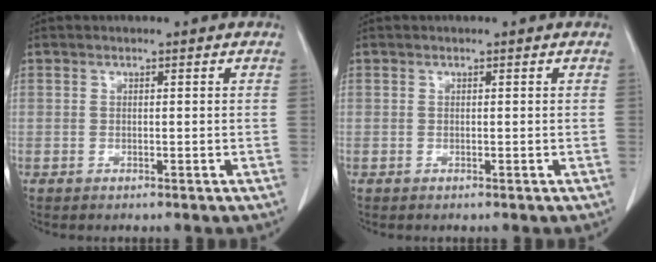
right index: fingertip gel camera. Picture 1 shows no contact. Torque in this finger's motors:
{"motor_torque": [0.00, 0.01, 0.00, 0.00]}